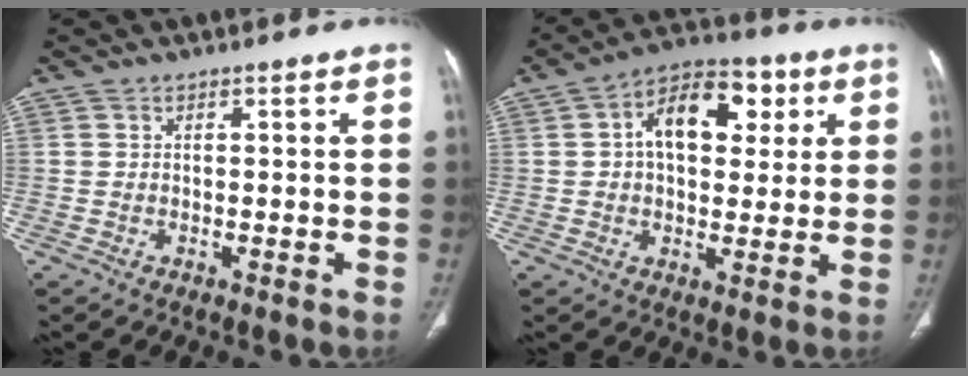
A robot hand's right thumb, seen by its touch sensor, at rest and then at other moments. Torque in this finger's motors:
{"motor_torque": [0.77, 0.83, 0.69, 0.48, 0.21]}